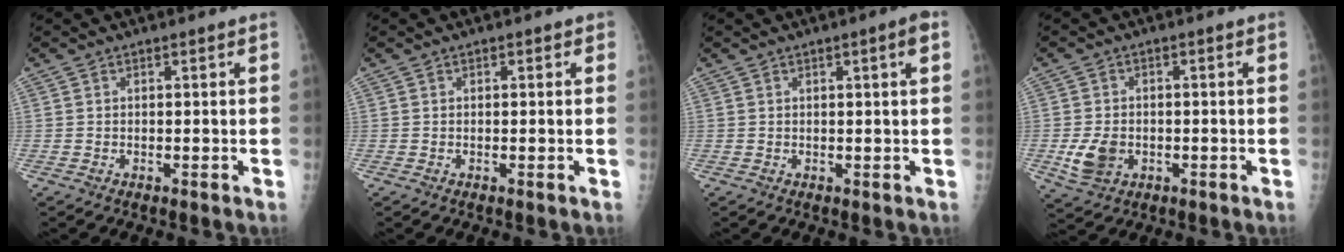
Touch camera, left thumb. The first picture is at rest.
{"total": 0.5, "force": [0.2, 0.4, 0.2], "torque": [0.007, 0.001, -0.002]}
{"total": 2.6, "force": [0.9, 0.1, 2.4], "torque": [-0.034, 0.001, 0.012]}
{"total": 5.8, "force": [-1.5, 4.3, 3.6], "torque": [-0.064, -0.001, -0.019]}